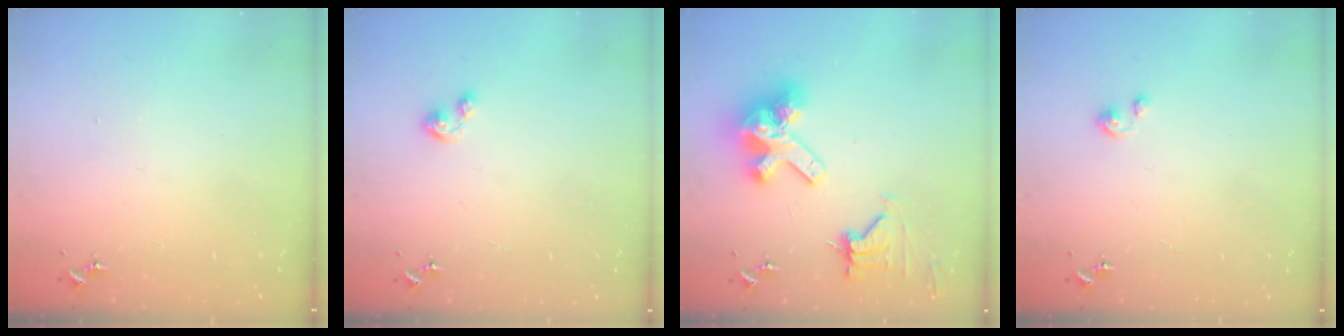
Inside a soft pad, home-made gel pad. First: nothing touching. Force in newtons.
{"total": 3.9, "press": 3.9, "slide": 0.2}
{"total": 17.0, "press": 16.9, "slide": 2.1}
{"total": 1.9, "press": 1.9, "slide": 0.1}